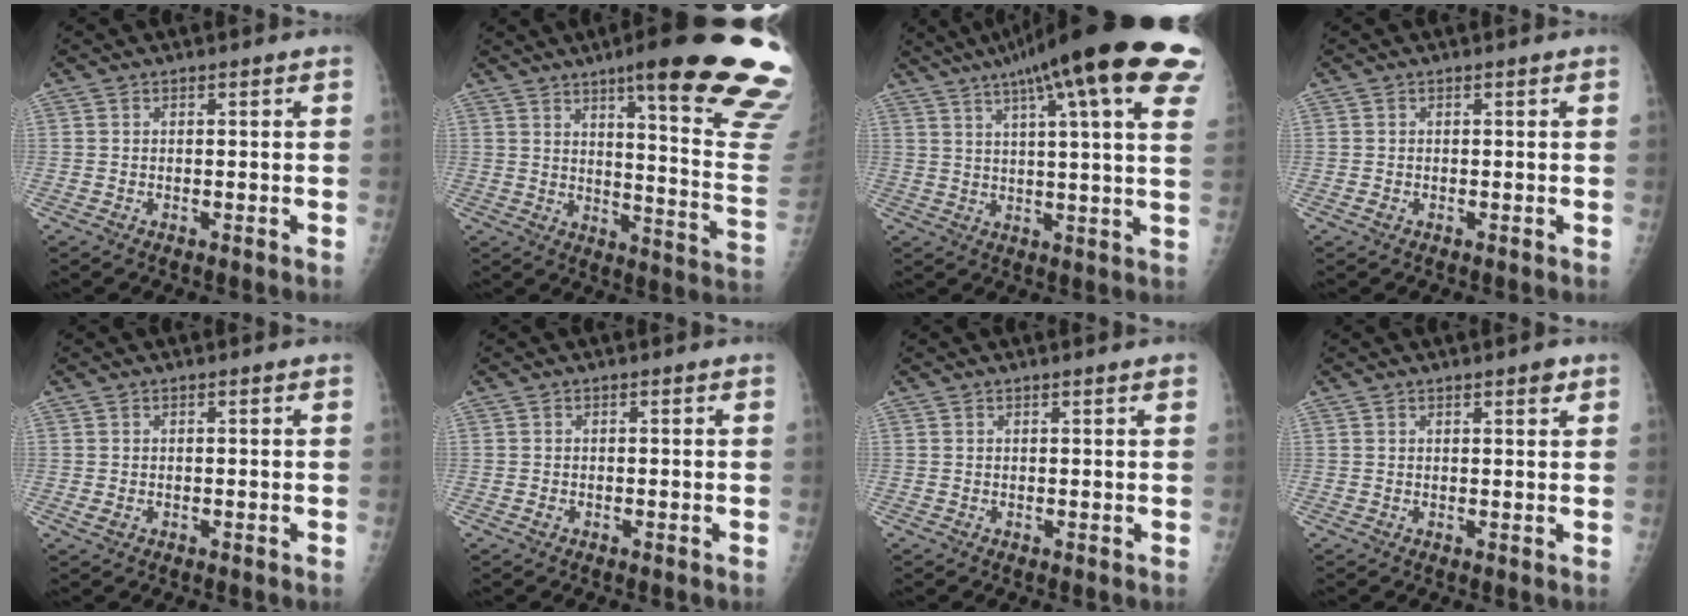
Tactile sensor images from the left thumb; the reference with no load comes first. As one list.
[{"total": 26.3, "force": [17.6, 3.1, 19.2], "torque": [-0.200, -0.093, 0.229]}, {"total": 25.8, "force": [14.7, 4.2, 20.8], "torque": [-0.278, 0.004, 0.190]}, {"total": 0.6, "force": [0.0, 0.4, 0.5], "torque": [-0.008, 0.006, 0.003]}, {"total": 1.2, "force": [0.2, 0.7, 1.0], "torque": [-0.017, 0.002, 0.010]}, {"total": 0.5, "force": [0.0, 0.3, 0.4], "torque": [-0.006, 0.004, 0.003]}, {"total": 1.6, "force": [1.2, -0.1, 1.1], "torque": [-0.010, 0.001, 0.017]}, {"total": 2.2, "force": [1.5, 0.6, 1.5], "torque": [-0.016, -0.008, 0.020]}]